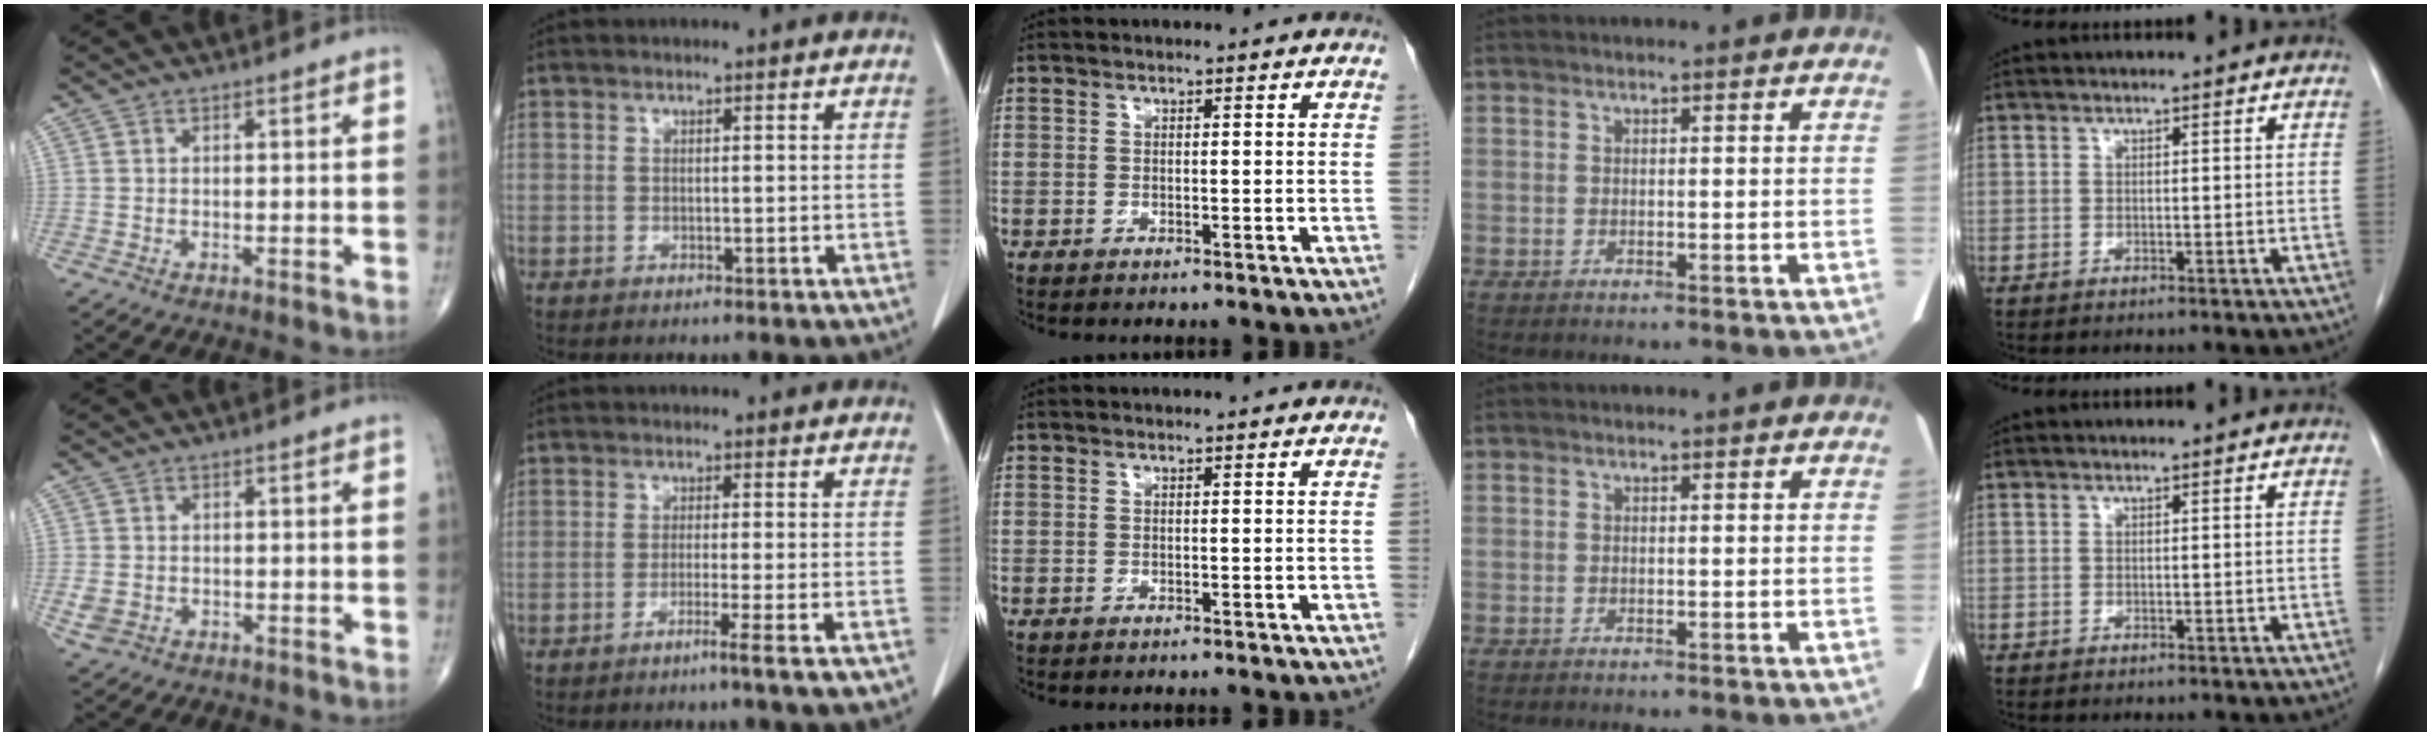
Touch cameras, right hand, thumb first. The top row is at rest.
{"thumb": {"total": 3.0, "force": [-0.8, 2.3, 1.6], "torque": [-0.038, 0.001, -0.010]}, "index": {"total": 4.5, "force": [-2.7, -1.1, 3.3], "torque": [-0.042, -0.008, -0.042]}}